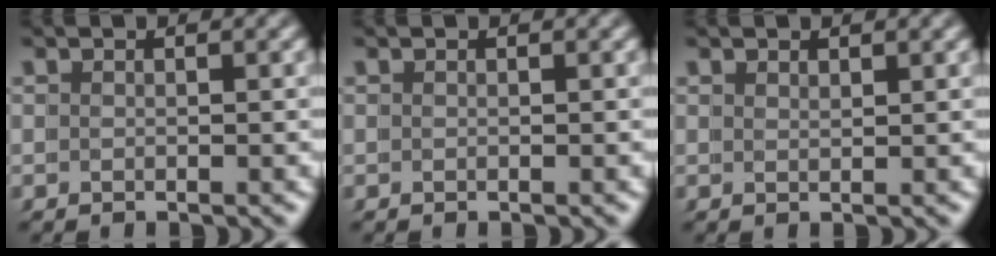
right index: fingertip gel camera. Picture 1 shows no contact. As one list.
[{"total": 0.0}, {"total": 1.1, "force": [0.9, -0.5, 0.0], "torque": [0.004, -0.004, 0.023]}]